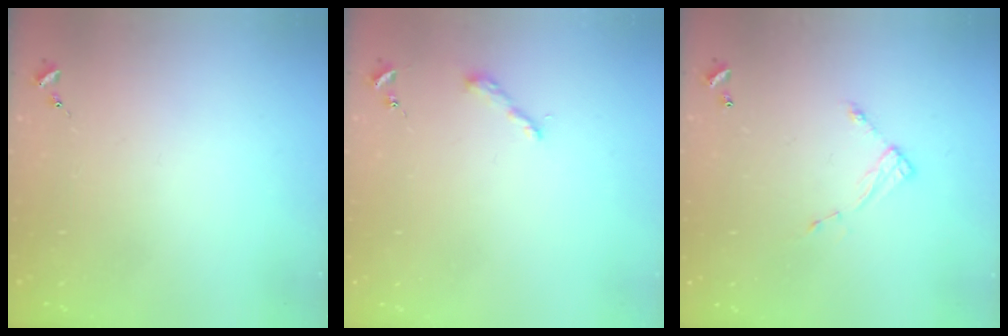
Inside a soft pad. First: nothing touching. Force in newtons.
{"total": 3.8, "press": 3.8, "slide": 0.3}
{"total": 6.6, "press": 6.6, "slide": 0.5}